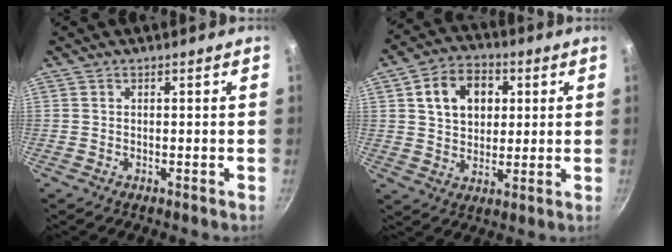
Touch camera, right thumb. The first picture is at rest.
{"total": 11.6, "force": [3.2, 8.7, 7.0], "torque": [-0.089, 0.005, 0.048]}